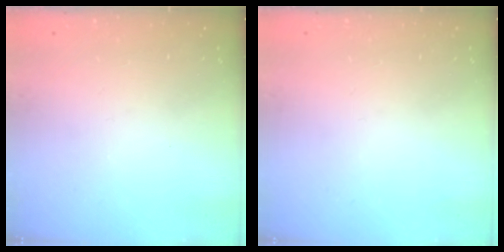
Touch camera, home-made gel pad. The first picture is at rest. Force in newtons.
{"total": 0.0}